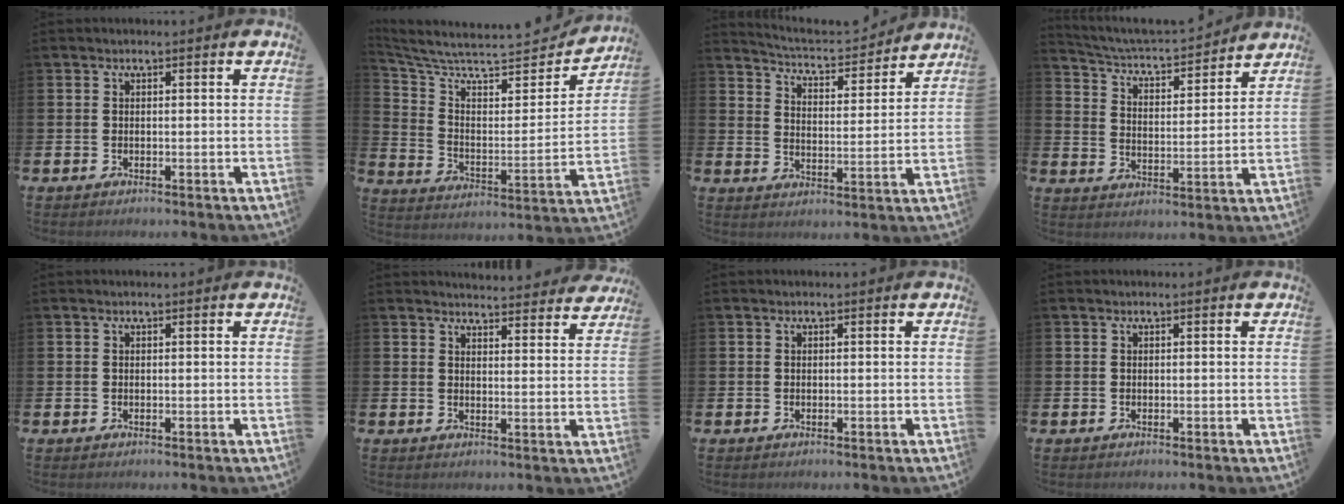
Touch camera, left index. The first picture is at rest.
{"total": 7.6, "force": [6.9, 1.9, 2.6], "torque": [-0.094, -0.062, 0.114]}
{"total": 5.2, "force": [5.1, 0.7, 0.6], "torque": [-0.043, -0.041, 0.085]}
{"total": 5.0, "force": [4.8, 0.8, 1.0], "torque": [-0.051, -0.043, 0.077]}
{"total": 0.0}
{"total": 4.2, "force": [4.2, 0.2, -0.1], "torque": [0.004, -0.032, 0.074]}
{"total": 0.0}
{"total": 0.0}